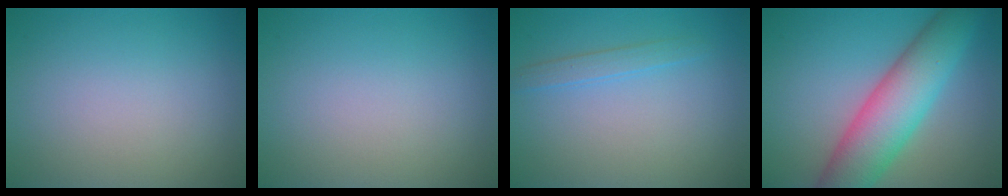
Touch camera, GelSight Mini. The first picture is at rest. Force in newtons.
{"total": 0.0}
{"total": 1.3, "press": 1.3, "slide": 0.1}
{"total": 8.5, "press": 8.5, "slide": 0.1}